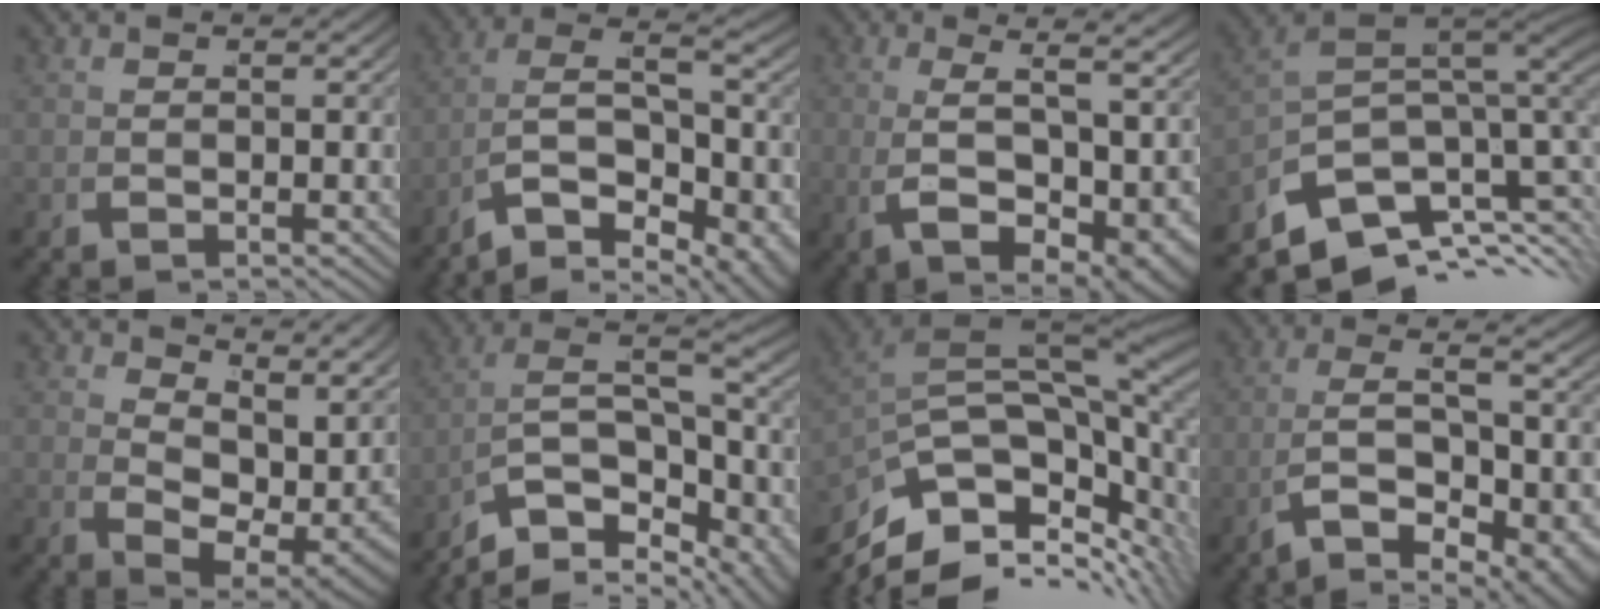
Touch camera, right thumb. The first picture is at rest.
{"total": 12.1, "force": [-3.0, 7.8, 8.7], "torque": [-0.182, -0.045, -0.039]}
{"total": 7.5, "force": [-0.1, 3.1, 6.8], "torque": [-0.135, -0.021, 0.020]}
{"total": 18.3, "force": [-2.5, 12.3, 13.3], "torque": [-0.230, -0.023, -0.036]}
{"total": 10.0, "force": [2.1, 5.3, 8.2], "torque": [-0.121, -0.014, 0.050]}
{"total": 13.1, "force": [-3.0, 9.2, 8.7], "torque": [-0.190, -0.047, -0.042]}
{"total": 19.1, "force": [-0.4, 12.4, 14.5], "torque": [-0.251, -0.025, 0.000]}
{"total": 9.6, "force": [-2.4, 4.7, 8.0], "torque": [-0.161, -0.035, -0.020]}